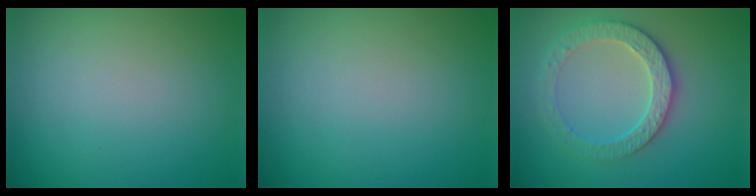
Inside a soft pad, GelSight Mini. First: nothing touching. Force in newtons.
{"total": 0.0}
{"total": 3.4, "press": 3.3, "slide": 0.6}